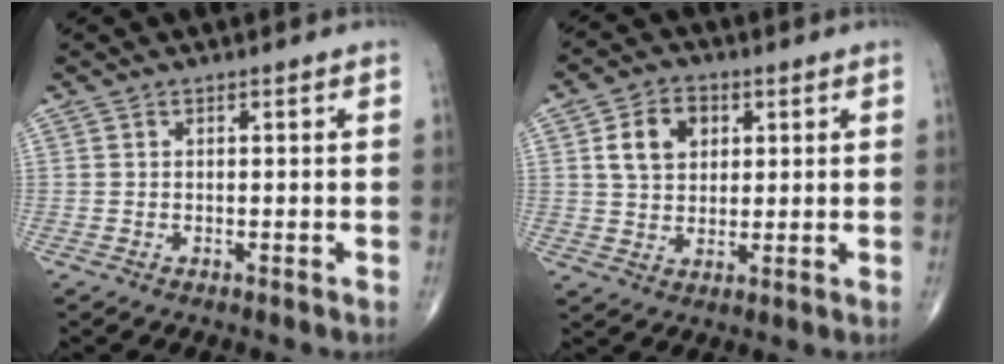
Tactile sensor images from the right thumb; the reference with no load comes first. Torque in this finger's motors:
{"motor_torque": [0.57, 1.46, 0.83, 0.46, 0.06]}